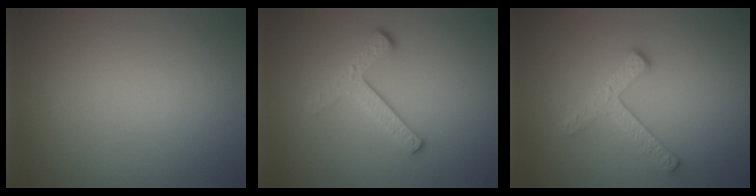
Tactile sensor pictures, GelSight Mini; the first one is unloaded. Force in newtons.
{"total": 3.3, "press": 2.3, "slide": 2.3}
{"total": 2.8, "press": 2.4, "slide": 1.4}